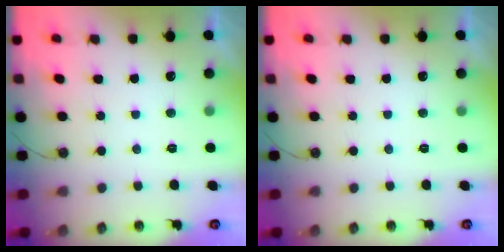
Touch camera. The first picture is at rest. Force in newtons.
{"total": 0.0}